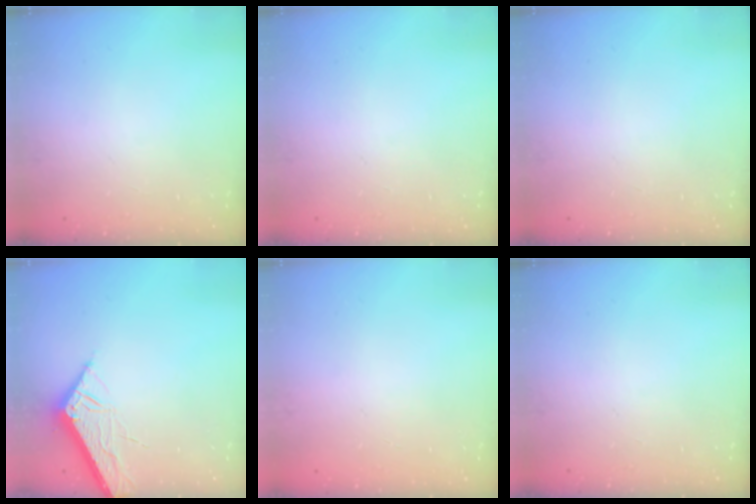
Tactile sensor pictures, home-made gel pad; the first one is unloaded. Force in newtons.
{"total": 0.0}
{"total": 0.0}
{"total": 6.1, "press": 6.0, "slide": 0.7}
{"total": 0.0}
{"total": 0.0}